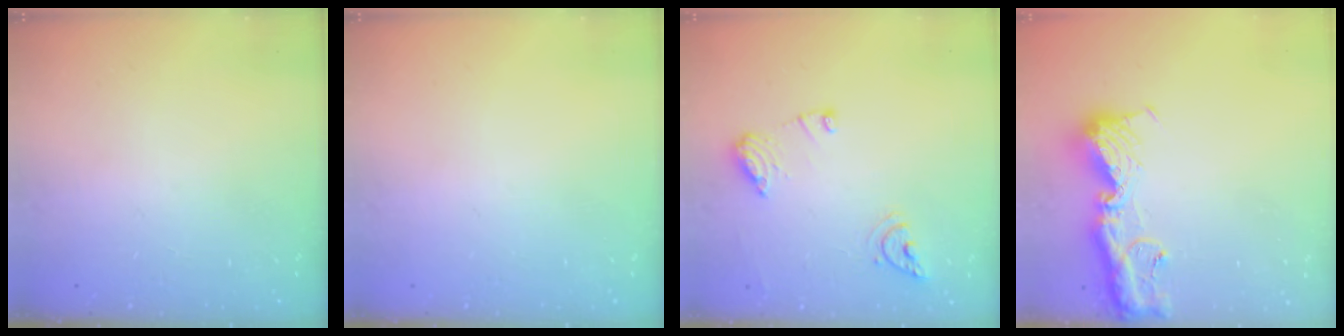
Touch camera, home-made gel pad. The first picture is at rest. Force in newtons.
{"total": 0.0}
{"total": 10.3, "press": 10.2, "slide": 1.1}
{"total": 15.7, "press": 15.6, "slide": 1.6}